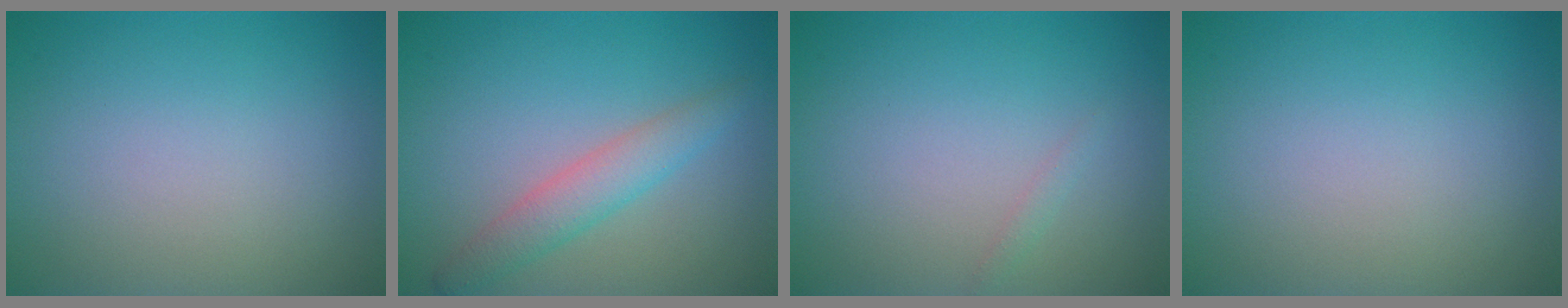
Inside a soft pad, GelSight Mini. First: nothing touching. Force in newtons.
{"total": 3.0, "press": 3.0, "slide": 0.1}
{"total": 0.5, "press": 0.5, "slide": 0.0}
{"total": 0.0}